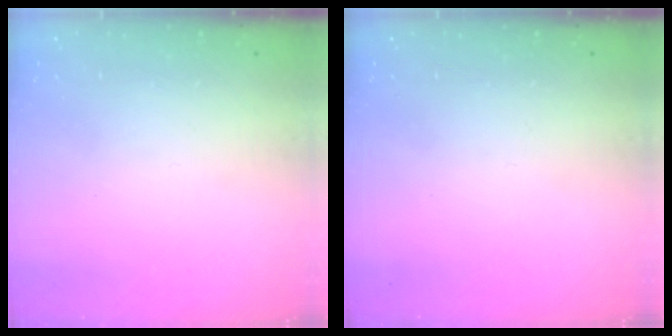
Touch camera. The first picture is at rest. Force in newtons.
{"total": 0.0}